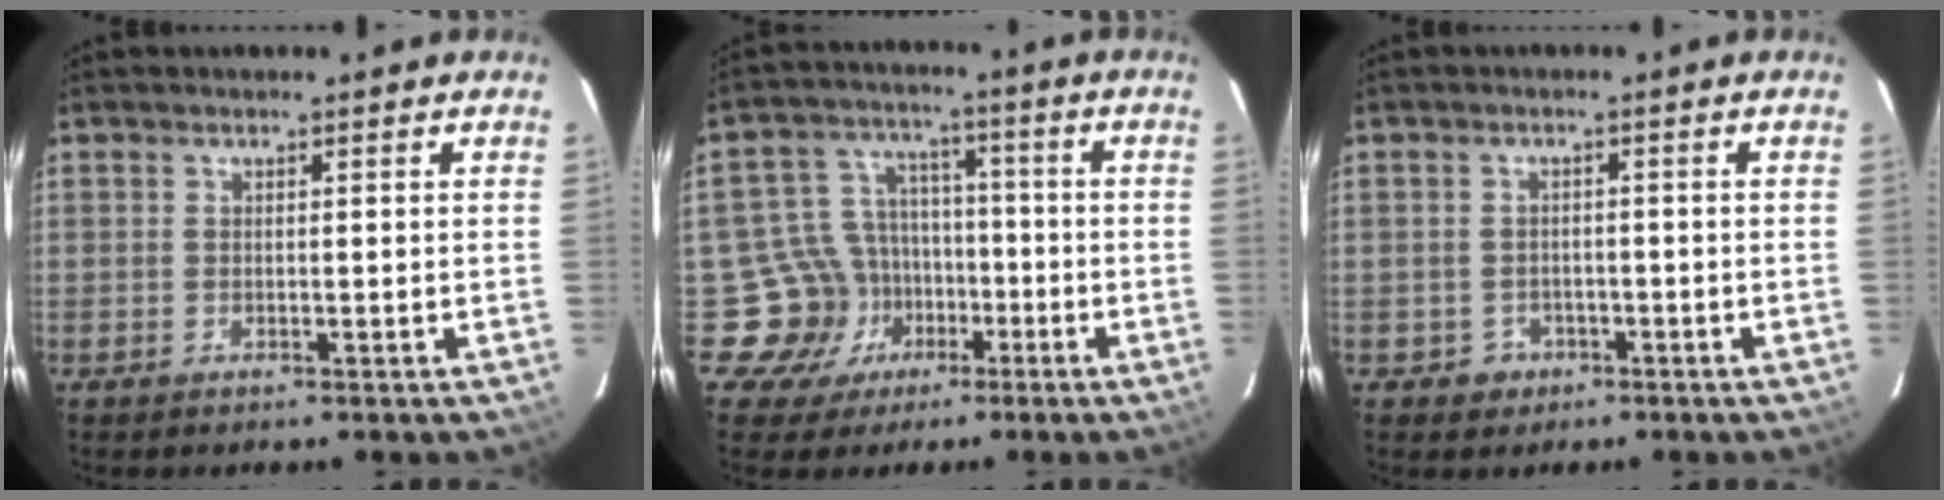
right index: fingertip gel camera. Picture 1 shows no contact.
{"total": 10.9, "force": [-4.8, 9.8, 1.2], "torque": [-0.046, 0.038, -0.063]}
{"total": 3.3, "force": [-1.5, 3.0, 0.3], "torque": [-0.015, 0.008, -0.018]}